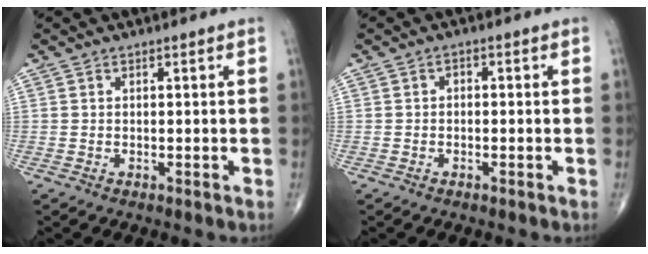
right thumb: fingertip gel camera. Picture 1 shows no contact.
{"total": 1.1, "force": [-0.3, 0.8, 0.7], "torque": [-0.004, 0.009, -0.010]}